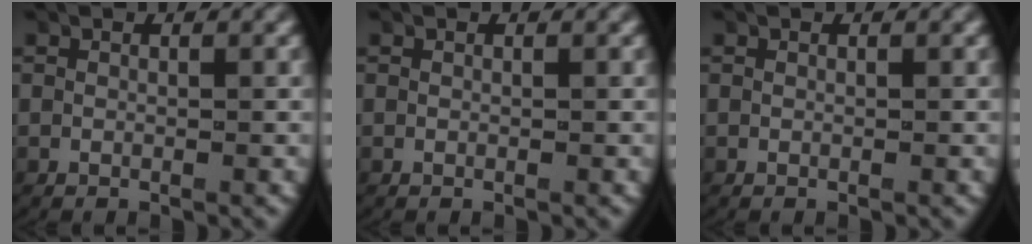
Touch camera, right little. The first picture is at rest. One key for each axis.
{"total": 0.0}
{"total": 0.0}